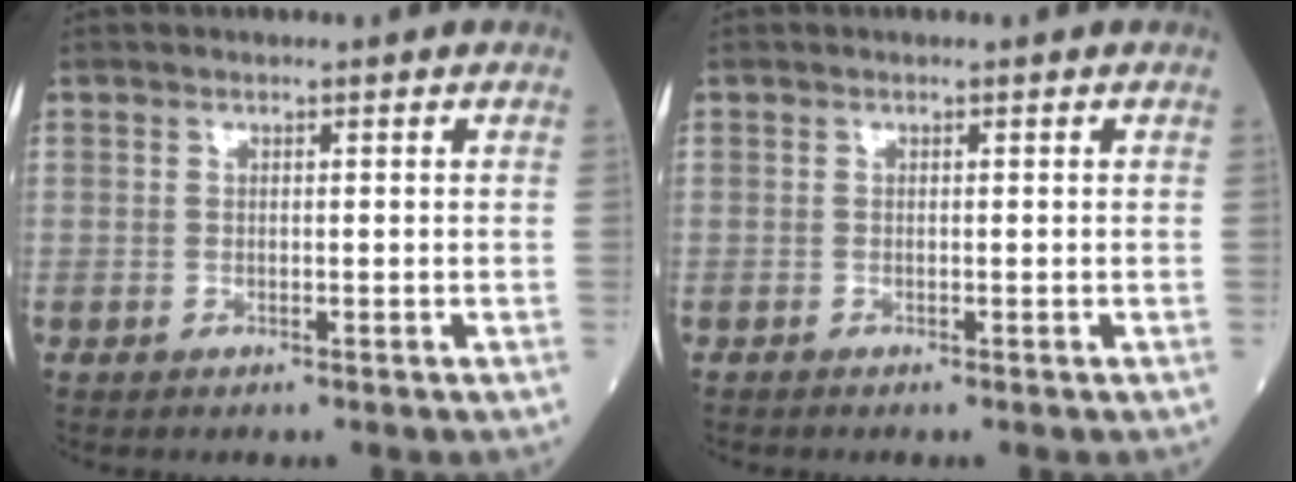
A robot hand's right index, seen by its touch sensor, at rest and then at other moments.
{"total": 0.0}